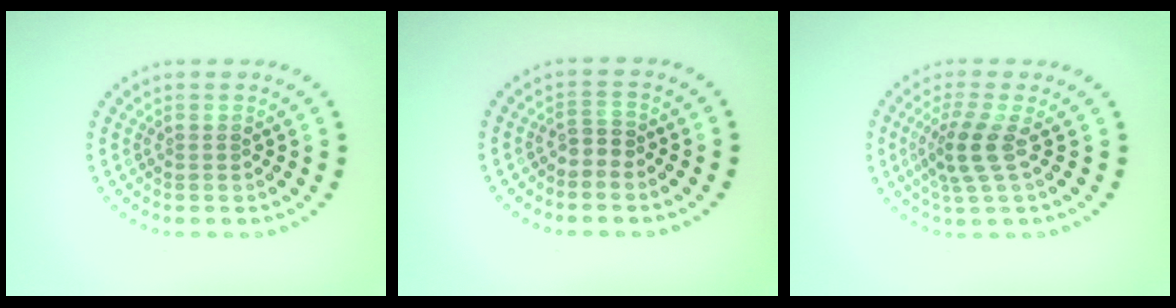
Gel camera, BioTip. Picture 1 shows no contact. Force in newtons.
{"total": 1.1, "press": 0.8, "slide": 0.8}
{"total": 3.1, "press": 2.5, "slide": 1.9}